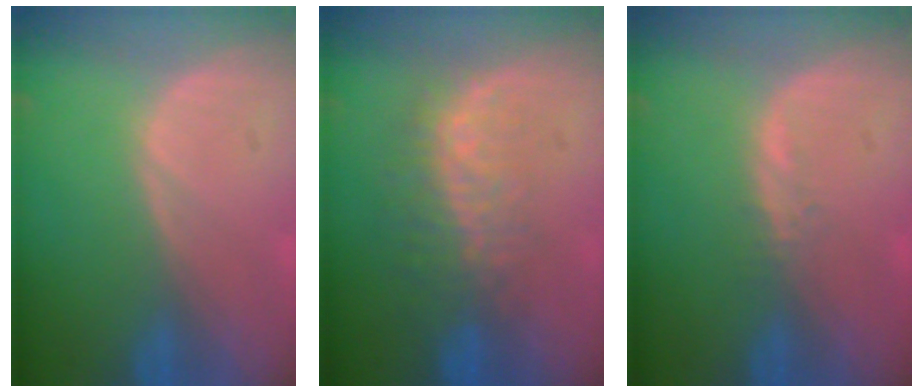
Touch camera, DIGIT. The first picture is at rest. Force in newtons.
{"total": 8.3, "press": 6.9, "slide": 4.5}
{"total": 1.1, "press": 1.0, "slide": 0.5}